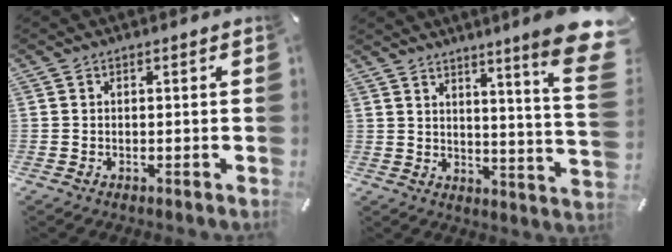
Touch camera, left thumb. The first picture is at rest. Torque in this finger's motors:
{"motor_torque": [4.73, 0.28, 2.62, -0.15, 0.58]}